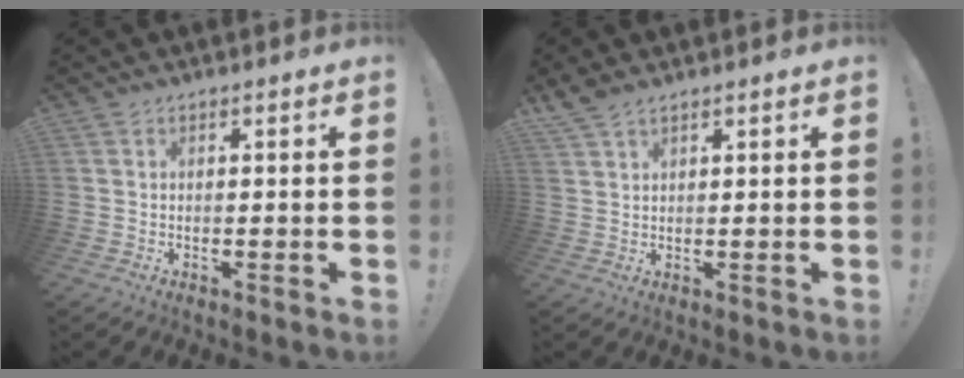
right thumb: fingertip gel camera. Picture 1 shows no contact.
{"total": 3.6, "force": [3.0, 1.1, 1.7], "torque": [-0.037, -0.012, 0.057]}